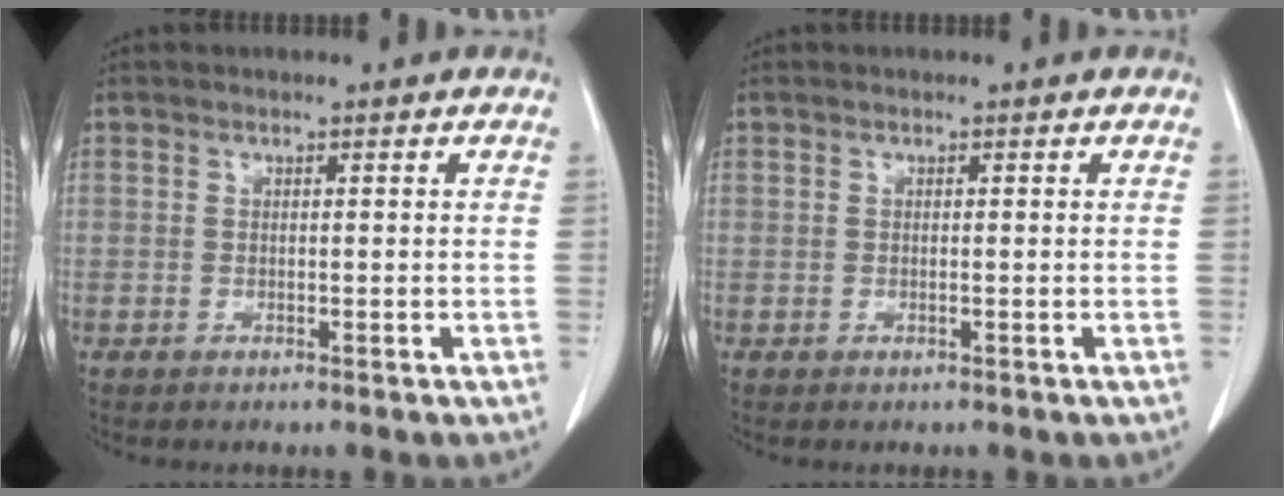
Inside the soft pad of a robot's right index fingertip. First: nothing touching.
{"total": 0.0}